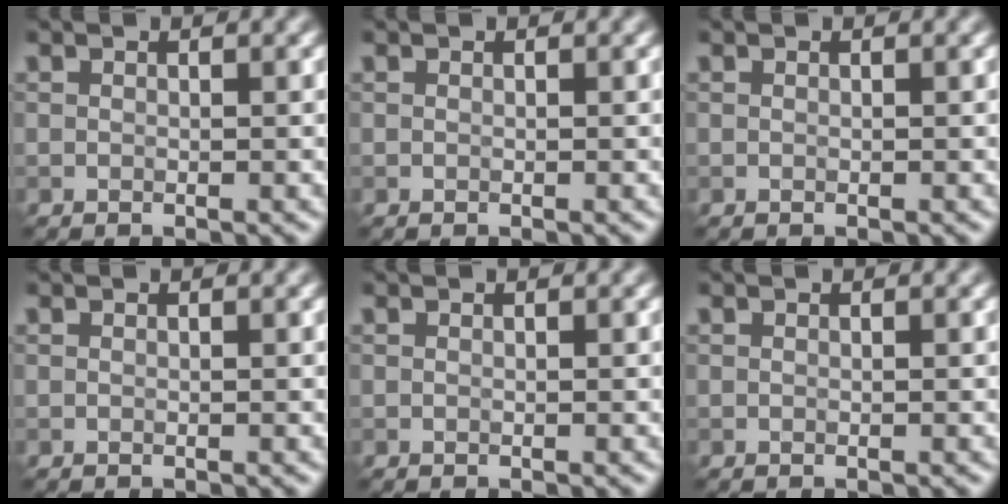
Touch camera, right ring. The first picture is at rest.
{"total": 0.0}
{"total": 0.0}
{"total": 0.0}
{"total": 0.0}
{"total": 0.0}